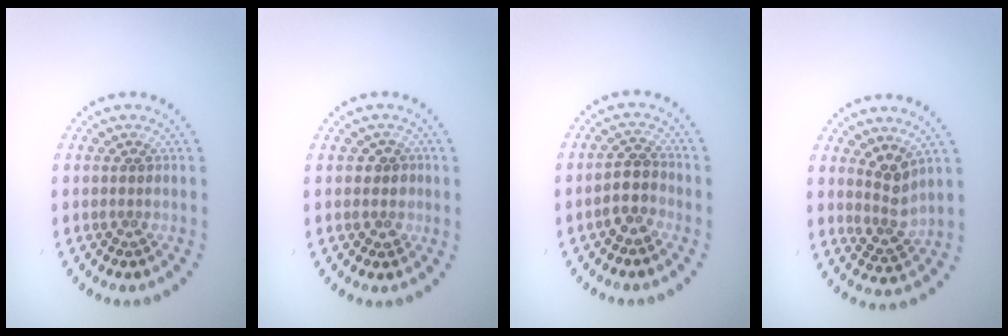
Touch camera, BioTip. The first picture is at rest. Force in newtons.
{"total": 1.1, "press": 0.9, "slide": 0.7}
{"total": 2.4, "press": 2.0, "slide": 1.3}
{"total": 2.6, "press": 2.0, "slide": 1.8}